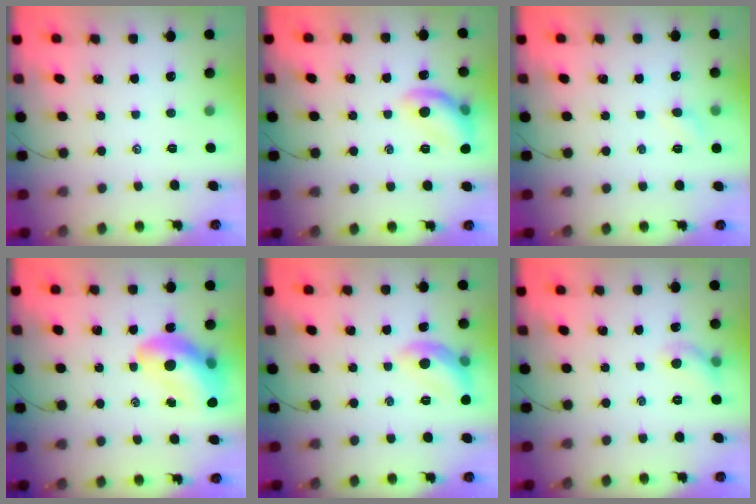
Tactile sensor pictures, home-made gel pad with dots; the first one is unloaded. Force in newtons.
{"total": 10.3, "press": 10.3, "slide": 0.1}
{"total": 4.8, "press": 4.6, "slide": 1.3}
{"total": 14.6, "press": 14.0, "slide": 3.9}
{"total": 9.5, "press": 9.4, "slide": 1.1}
{"total": 5.6, "press": 5.5, "slide": 1.0}